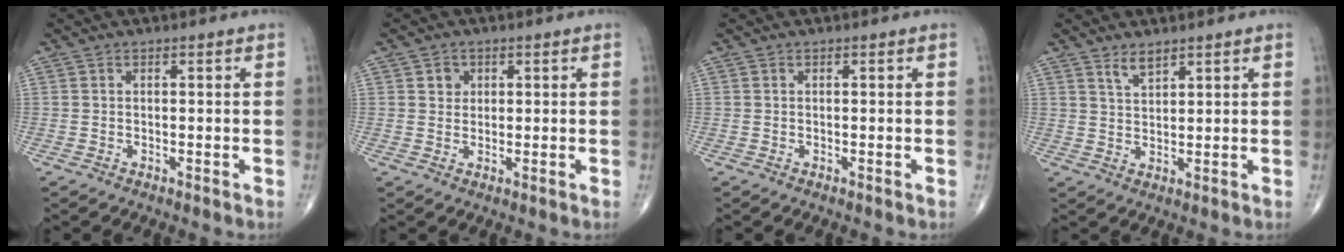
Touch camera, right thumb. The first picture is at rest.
{"total": 2.4, "force": [0.9, 2.1, 0.8], "torque": [0.001, -0.003, 0.011]}
{"total": 0.0}
{"total": 3.0, "force": [2.4, 1.0, 1.5], "torque": [-0.024, -0.018, 0.049]}